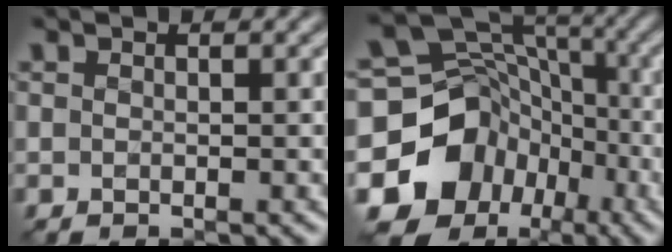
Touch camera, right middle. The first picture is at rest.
{"total": 15.3, "force": [-6.3, 12.6, 5.9], "torque": [-0.130, -0.014, -0.113]}